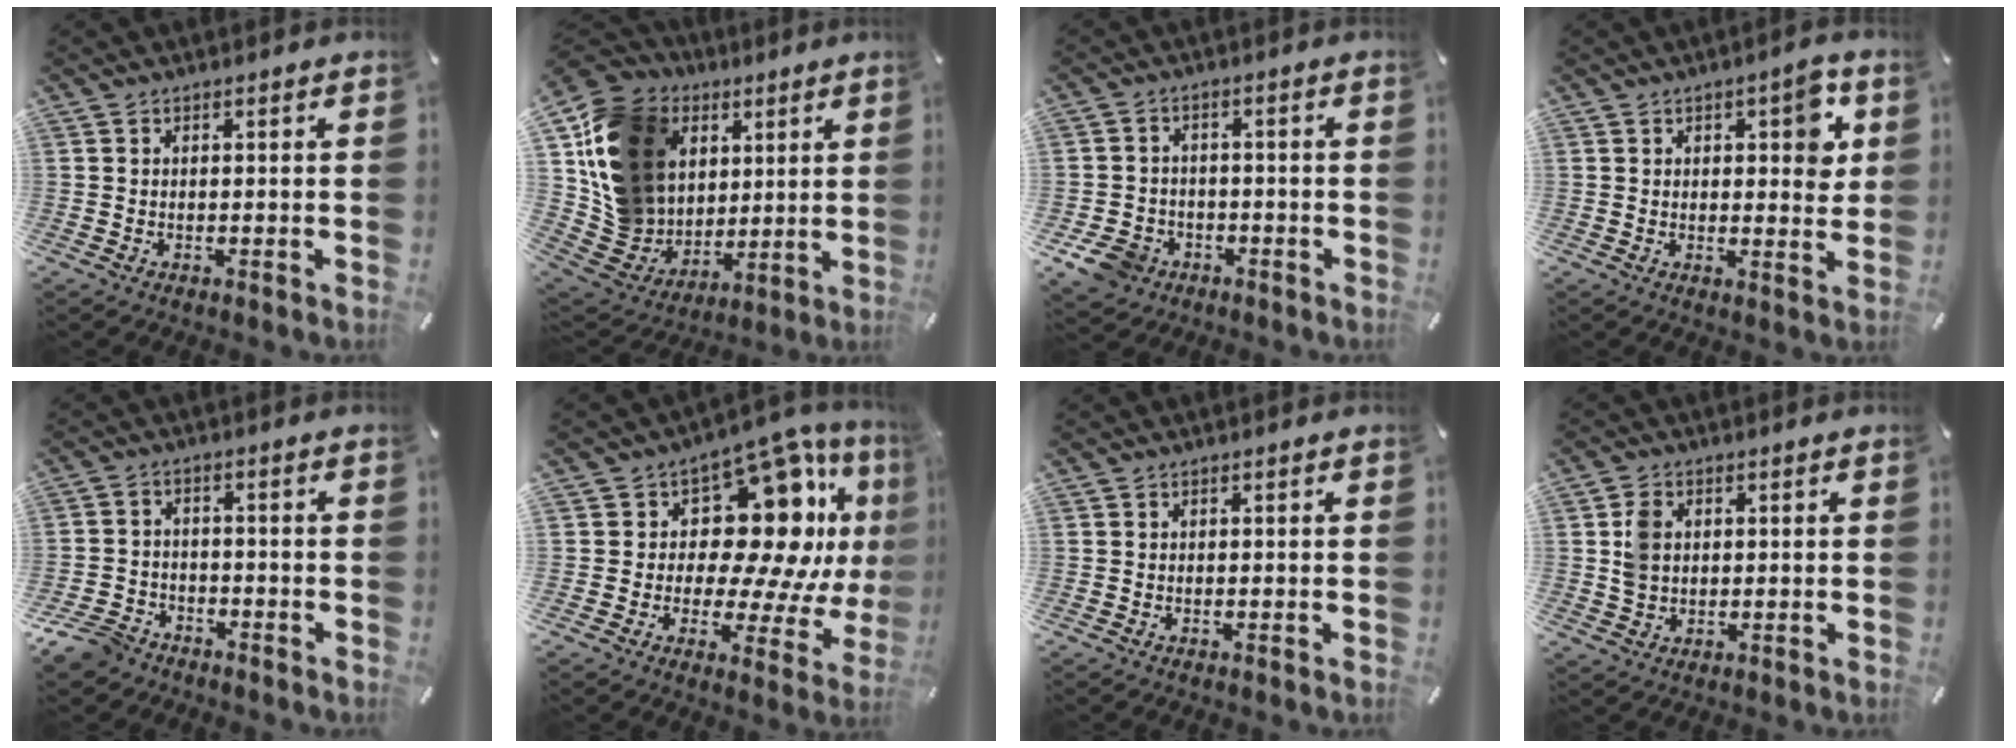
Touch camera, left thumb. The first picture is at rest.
{"total": 20.0, "force": [6.0, 17.1, 8.5], "torque": [-0.148, -0.031, 0.137]}
{"total": 7.0, "force": [-3.5, 5.6, 2.4], "torque": [-0.061, 0.023, -0.065]}
{"total": 7.3, "force": [2.5, 3.6, 5.9], "torque": [-0.068, -0.008, 0.034]}
{"total": 6.5, "force": [-5.3, 3.3, 1.8], "torque": [-0.042, 0.025, -0.105]}
{"total": 19.3, "force": [5.8, 11.9, 14.1], "torque": [-0.191, -0.060, 0.098]}
{"total": 0.0}
{"total": 5.1, "force": [0.8, 4.2, 2.9], "torque": [-0.059, 0.003, 0.013]}